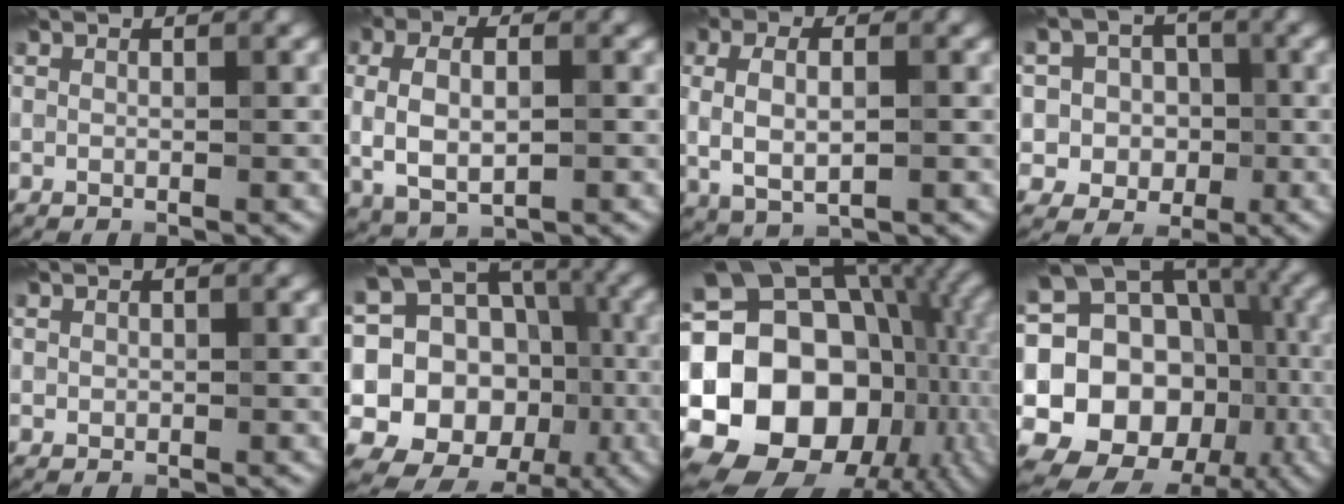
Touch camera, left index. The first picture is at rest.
{"total": 5.3, "force": [-0.1, 2.8, 4.5], "torque": [-0.097, 0.001, -0.002]}
{"total": 4.3, "force": [0.1, 2.0, 3.8], "torque": [-0.082, 0.001, 0.003]}
{"total": 5.4, "force": [0.0, 5.1, 1.5], "torque": [-0.017, 0.019, -0.023]}
{"total": 0.5, "force": [0.1, 0.5, 0.1], "torque": [-0.002, -0.001, 0.003]}
{"total": 18.5, "force": [-0.8, 16.4, 8.6], "torque": [-0.187, 0.025, -0.008]}
{"total": 21.2, "force": [-1.3, 16.8, 12.8], "torque": [-0.218, -0.008, -0.033]}
{"total": 21.0, "force": [-2.7, 18.2, 10.2], "torque": [-0.169, 0.013, -0.057]}